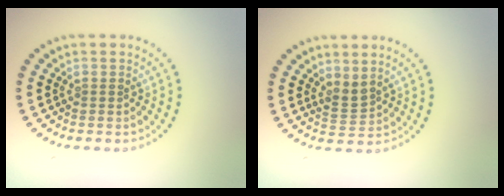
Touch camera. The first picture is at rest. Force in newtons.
{"total": 1.8, "press": 1.3, "slide": 1.2}